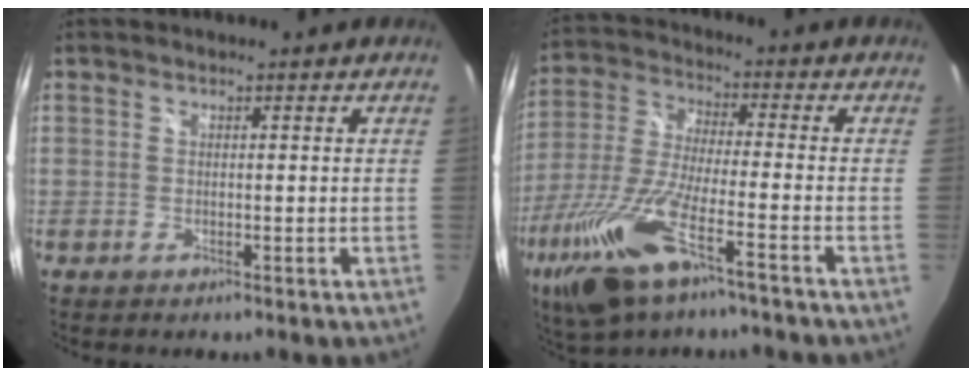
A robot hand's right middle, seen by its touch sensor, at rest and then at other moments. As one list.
[{"total": 18.2, "force": [-10.5, 4.5, 14.2], "torque": [-0.308, -0.048, -0.198]}]